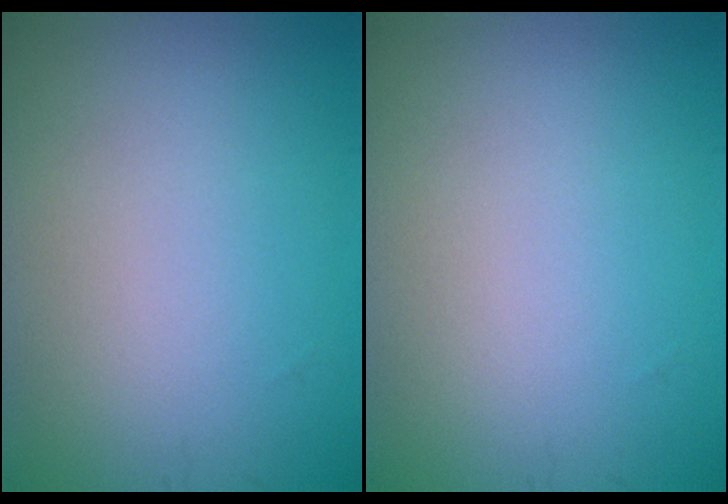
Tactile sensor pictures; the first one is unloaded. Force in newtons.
{"total": 0.0}